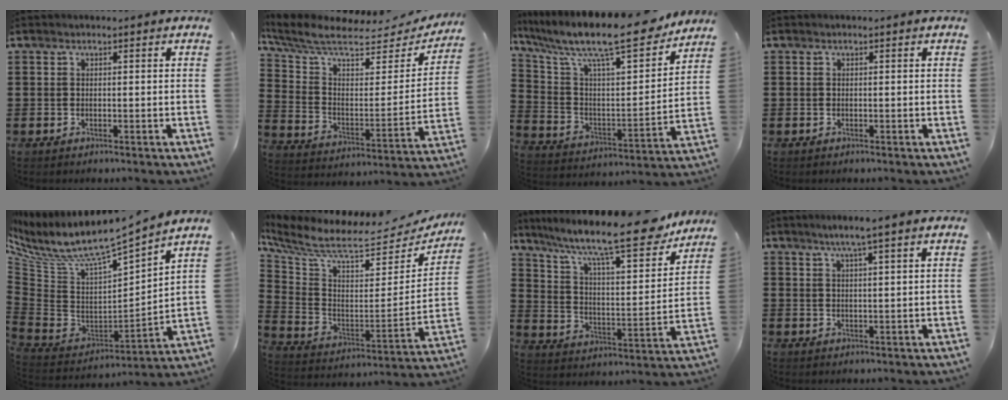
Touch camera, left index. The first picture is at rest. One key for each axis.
{"total": 8.6, "fx": 7.0, "fy": 2.0, "fz": 4.7, "tx": -0.128, "ty": -0.052, "tz": 0.116}
{"total": 13.2, "fx": 10.8, "fy": 2.0, "fz": 7.3, "tx": -0.167, "ty": -0.076, "tz": 0.176}
{"total": 0.0}
{"total": 7.4, "fx": 5.6, "fy": 1.6, "fz": 4.7, "tx": -0.113, "ty": -0.051, "tz": 0.089}
{"total": 7.2, "fx": 6.3, "fy": 1.0, "fz": 3.3, "tx": -0.100, "ty": -0.068, "tz": 0.102}
{"total": 15.2, "fx": 12.0, "fy": 2.4, "fz": 9.0, "tx": -0.178, "ty": -0.076, "tz": 0.196}
{"total": 3.7, "fx": 2.7, "fy": -0.5, "fz": 2.6, "tx": -0.055, "ty": -0.001, "tz": 0.045}